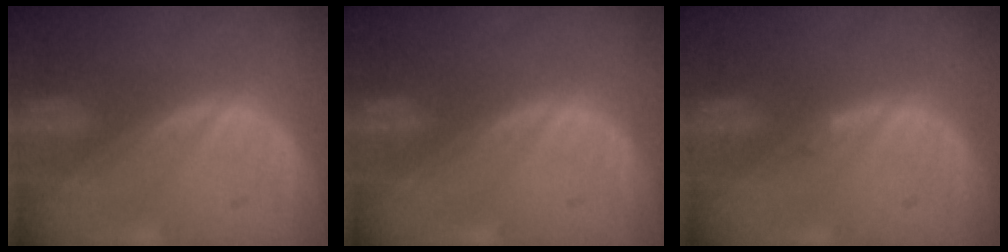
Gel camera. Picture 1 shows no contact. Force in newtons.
{"total": 0.0}
{"total": 0.6, "press": 0.5, "slide": 0.3}